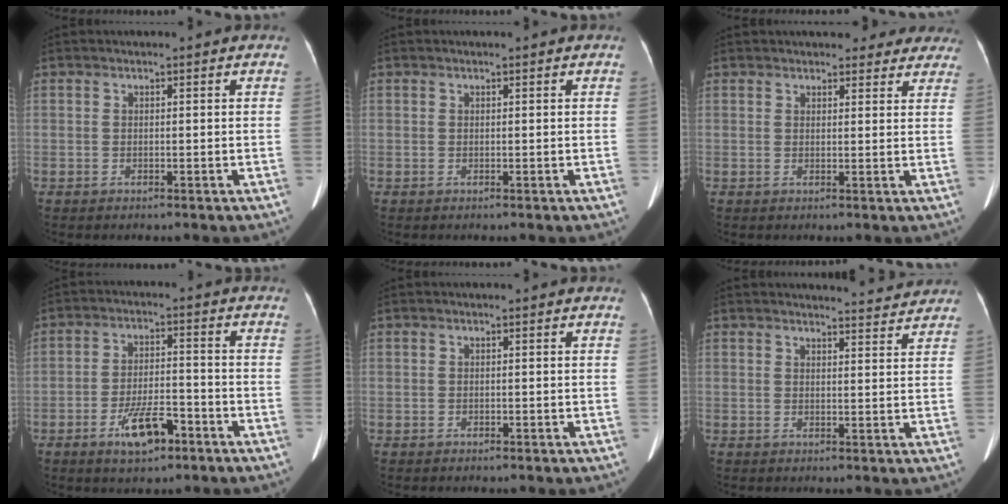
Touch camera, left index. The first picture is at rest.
{"total": 0.0}
{"total": 8.7, "force": [7.8, 3.1, 2.1], "torque": [0.010, 0.005, 0.075]}
{"total": 7.3, "force": [-4.3, 2.4, 5.4], "torque": [-0.108, 0.000, -0.068]}
{"total": 0.0}
{"total": 4.7, "force": [4.6, 0.2, 0.1], "torque": [-0.009, -0.004, 0.046]}